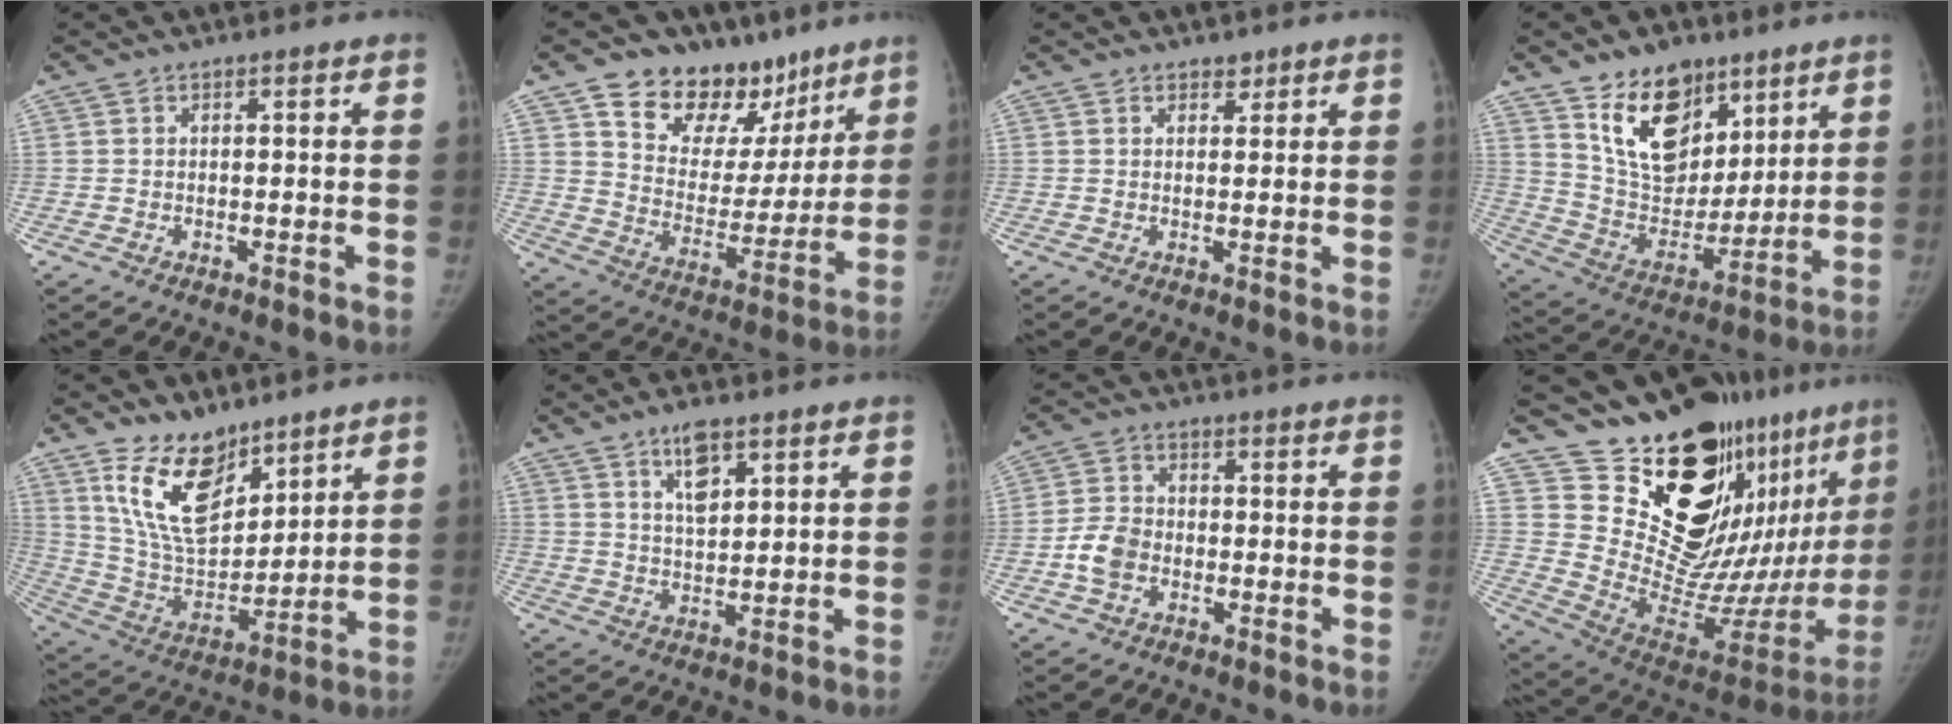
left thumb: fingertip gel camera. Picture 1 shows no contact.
{"total": 19.5, "force": [12.9, 12.2, 8.0], "torque": [-0.056, -0.065, 0.204]}
{"total": 1.6, "force": [1.2, 1.0, 0.3], "torque": [0.009, -0.008, 0.015]}
{"total": 17.5, "force": [10.6, 10.7, 8.9], "torque": [-0.097, -0.066, 0.198]}
{"total": 16.0, "force": [10.4, 8.2, 9.0], "torque": [-0.121, -0.066, 0.212]}
{"total": 6.0, "force": [3.5, 2.4, 4.3], "torque": [-0.063, -0.023, 0.063]}
{"total": 5.8, "force": [-1.8, 4.3, 3.4], "torque": [-0.059, 0.014, -0.039]}
{"total": 25.9, "force": [19.6, 9.8, 13.8], "torque": [-0.156, -0.193, 0.294]}